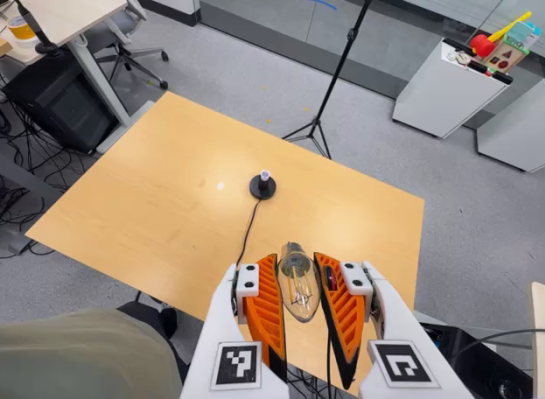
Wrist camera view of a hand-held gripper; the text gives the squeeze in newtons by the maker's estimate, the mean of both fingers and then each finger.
{"total": 20.2, "left": 22.5, "right": 17.8}